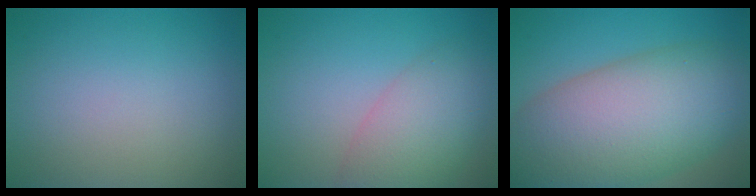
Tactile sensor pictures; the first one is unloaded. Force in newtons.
{"total": 5.8, "press": 5.8, "slide": 0.4}
{"total": 13.6, "press": 13.6, "slide": 0.5}